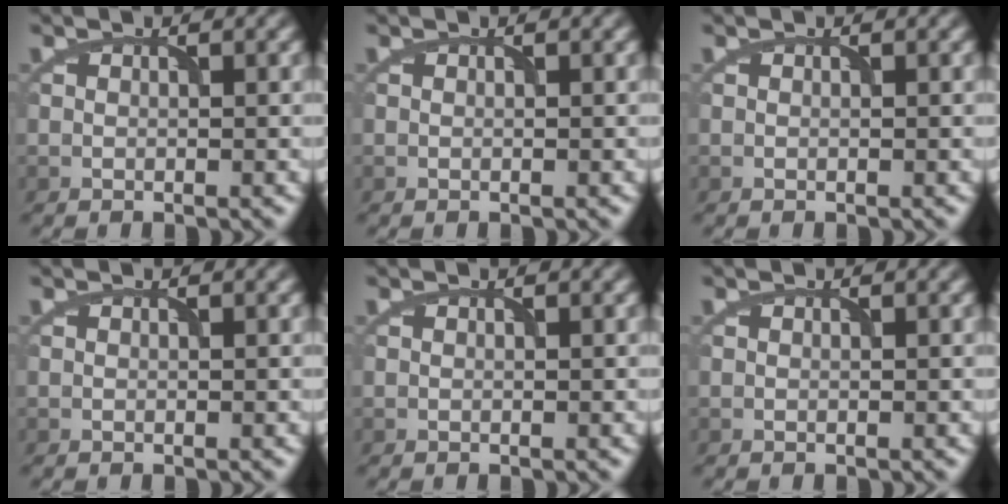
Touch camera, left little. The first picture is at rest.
{"total": 0.0}
{"total": 0.0}
{"total": 0.0}
{"total": 0.0}
{"total": 0.0}